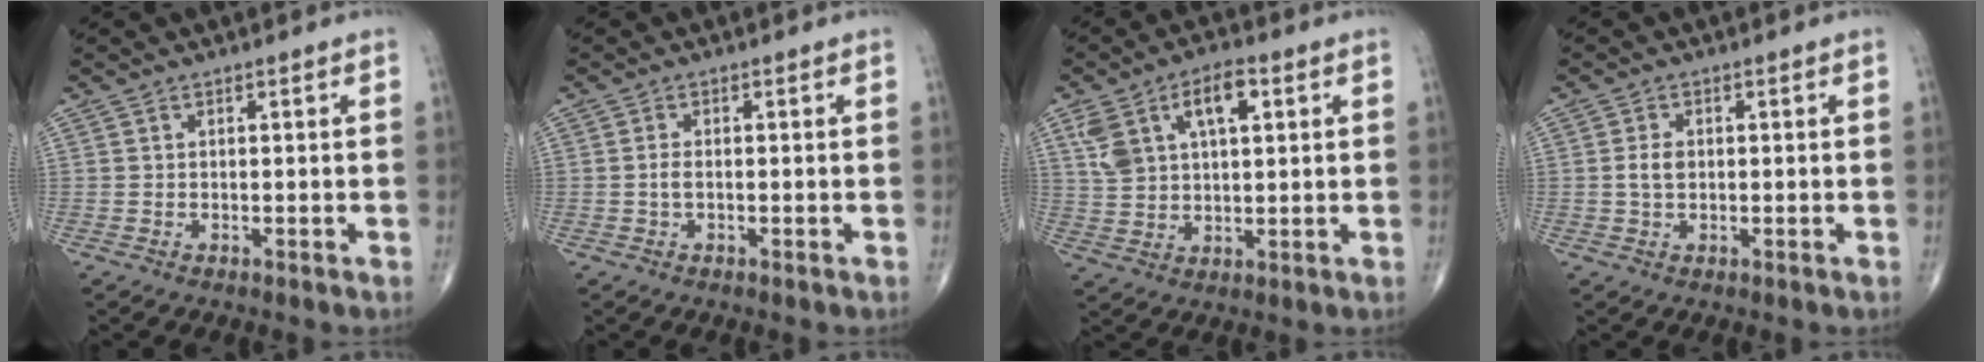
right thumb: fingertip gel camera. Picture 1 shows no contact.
{"total": 1.2, "force": [-0.3, 0.5, 1.1], "torque": [-0.021, 0.001, -0.008]}
{"total": 11.2, "force": [4.3, 5.9, 8.5], "torque": [-0.145, 0.006, 0.081]}
{"total": 2.6, "force": [0.1, 1.7, 2.0], "torque": [-0.038, 0.003, 0.000]}